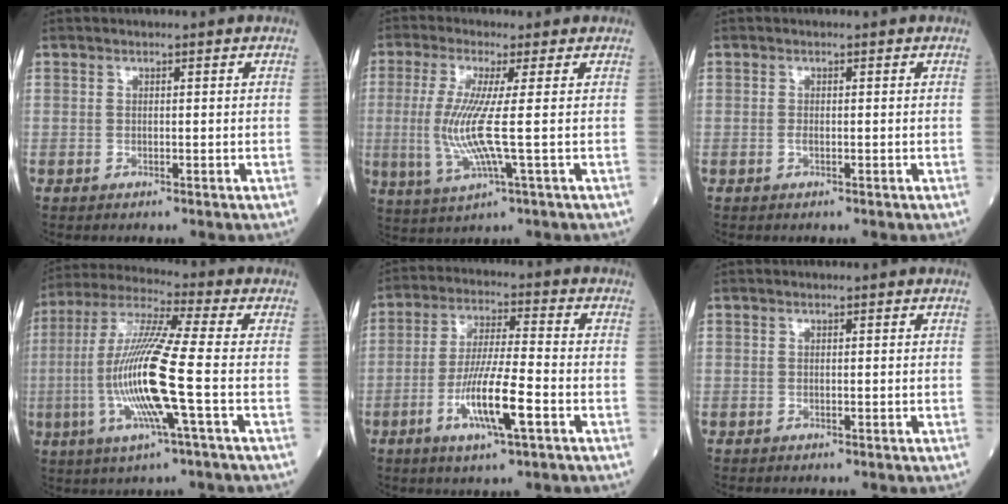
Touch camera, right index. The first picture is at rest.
{"total": 8.6, "force": [-0.4, -0.3, 8.6], "torque": [-0.197, -0.016, -0.013]}
{"total": 0.5, "force": [-0.2, 0.1, 0.4], "torque": [-0.010, 0.000, -0.005]}
{"total": 15.2, "force": [-3.1, -0.2, 14.9], "torque": [-0.310, -0.009, -0.069]}
{"total": 10.5, "force": [-3.9, 0.7, 9.7], "torque": [-0.187, -0.011, -0.072]}
{"total": 0.0}